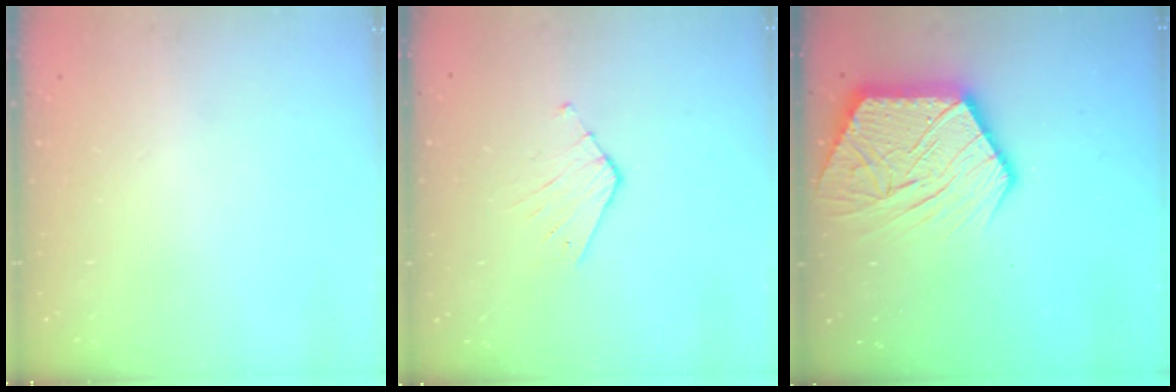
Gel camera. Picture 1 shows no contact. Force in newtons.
{"total": 3.4, "press": 3.4, "slide": 0.3}
{"total": 16.5, "press": 16.4, "slide": 1.2}